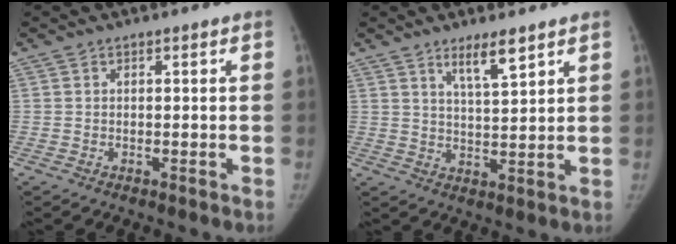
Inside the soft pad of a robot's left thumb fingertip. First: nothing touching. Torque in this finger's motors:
{"motor_torque": [-0.19, -0.09, 0.72, -0.40, 0.10]}